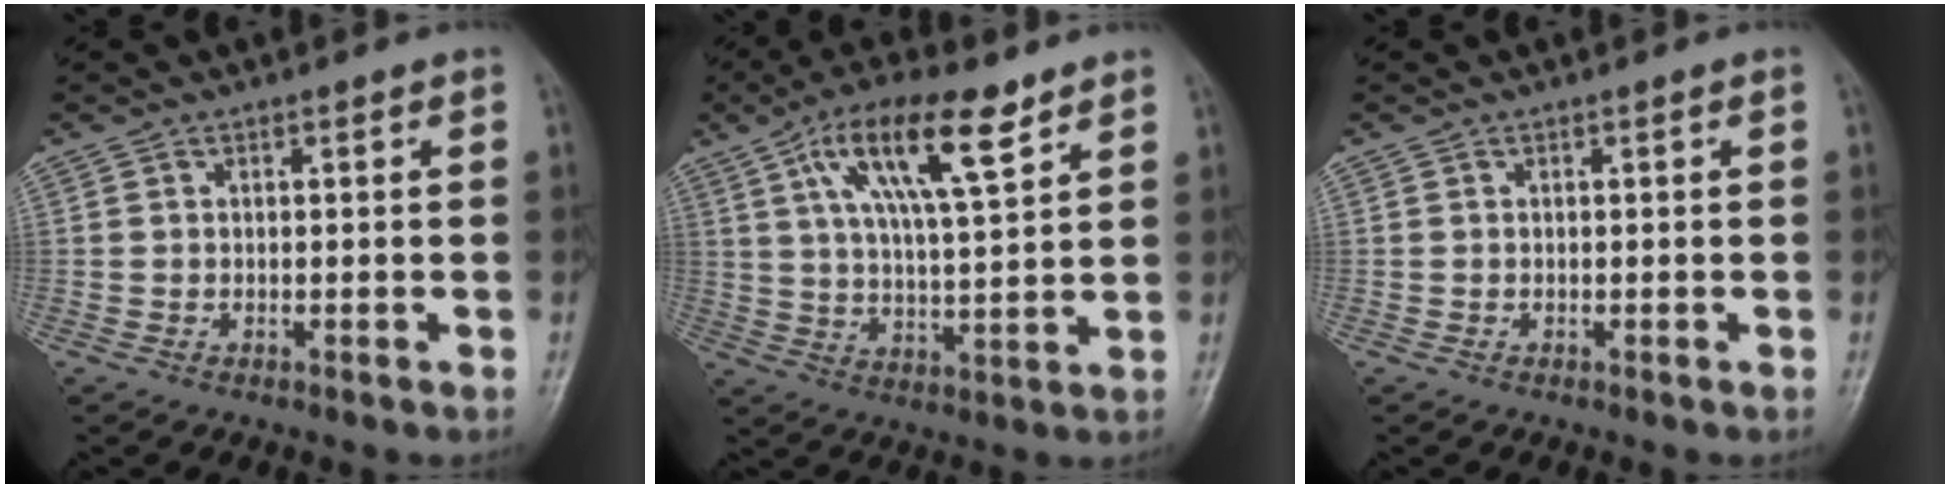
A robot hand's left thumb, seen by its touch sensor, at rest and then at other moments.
{"total": 14.7, "force": [7.7, 4.6, 11.7], "torque": [-0.192, -0.018, 0.136]}
{"total": 0.0}